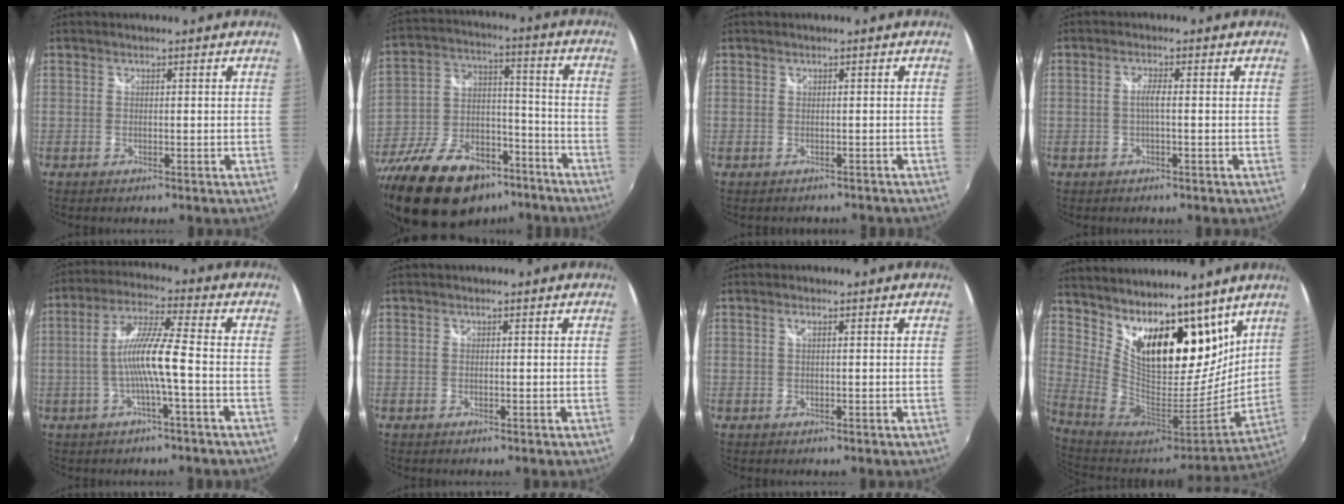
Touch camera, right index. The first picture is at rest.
{"total": 27.7, "force": [-18.6, 14.7, 14.3], "torque": [-0.307, 0.003, -0.279]}
{"total": 1.2, "force": [-0.9, 0.9, 0.0], "torque": [0.000, 0.000, -0.007]}
{"total": 1.7, "force": [-0.3, -0.1, 1.7], "torque": [-0.030, 0.001, -0.008]}
{"total": 9.0, "force": [-2.3, -0.1, 8.7], "torque": [-0.177, 0.006, -0.040]}
{"total": 0.0}
{"total": 0.6, "force": [0.2, -0.1, 0.6], "torque": [-0.010, 0.001, 0.004]}
{"total": 20.3, "force": [13.4, 9.2, 12.2], "torque": [-0.212, -0.004, 0.245]}